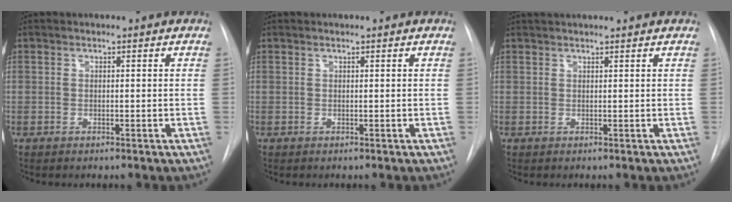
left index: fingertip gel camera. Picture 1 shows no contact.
{"total": 0.0}
{"total": 4.4, "force": [4.1, 0.0, 1.6], "torque": [-0.020, 0.032, 0.058]}